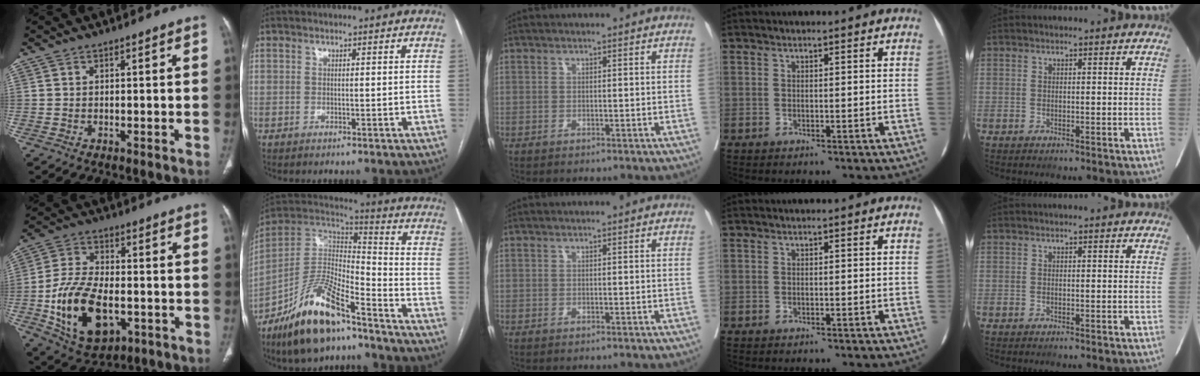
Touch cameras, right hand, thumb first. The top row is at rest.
{"thumb": {"total": 17.2, "force": [-4.4, 10.2, 13.1], "torque": [-0.222, 0.012, -0.063]}, "index": {"total": 16.8, "force": [-11.6, 4.6, 11.2], "torque": [-0.217, 0.009, -0.211]}}